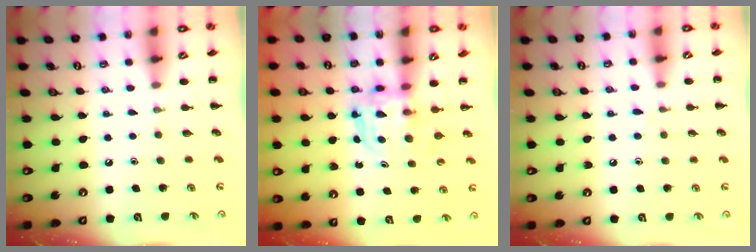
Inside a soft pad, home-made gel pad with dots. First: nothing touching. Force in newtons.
{"total": 3.8, "press": 3.8, "slide": 0.2}
{"total": 4.6, "press": 4.2, "slide": 1.8}